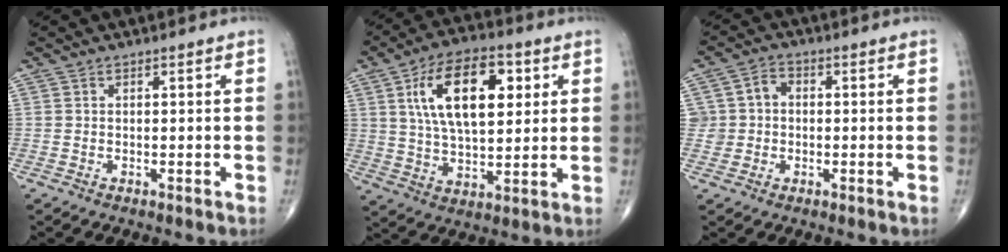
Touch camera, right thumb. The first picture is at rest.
{"total": 16.8, "force": [5.1, 8.4, 13.7], "torque": [-0.210, -0.004, 0.089]}
{"total": 5.1, "force": [-0.1, 4.8, 1.6], "torque": [-0.007, 0.018, -0.007]}